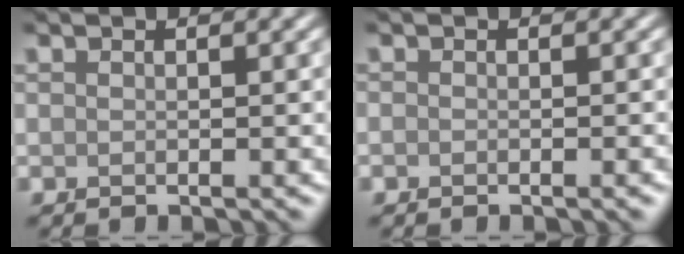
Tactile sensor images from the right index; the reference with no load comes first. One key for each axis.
{"total": 0.8, "fx": -0.6, "fy": 0.3, "fz": 0.5, "tx": -0.005, "ty": -0.004, "tz": -0.008}